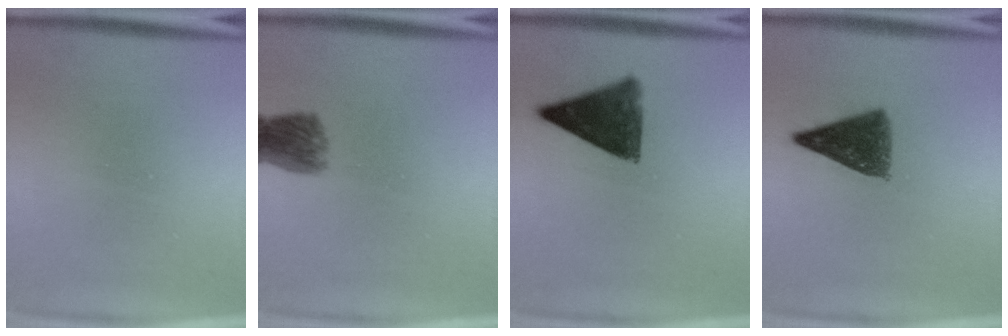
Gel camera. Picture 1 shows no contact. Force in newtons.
{"total": 7.2}
{"total": 9.2}
{"total": 7.0}